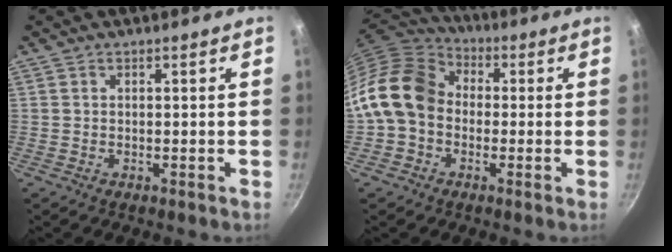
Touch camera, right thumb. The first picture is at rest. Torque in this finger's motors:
{"motor_torque": [0.09, 1.36, 0.93, -0.86, 0.44]}